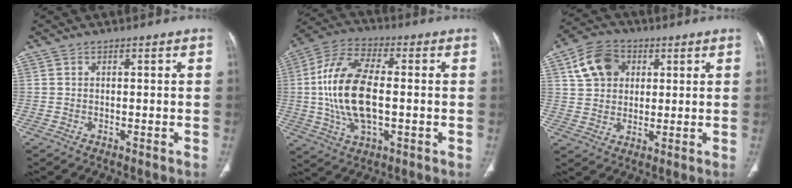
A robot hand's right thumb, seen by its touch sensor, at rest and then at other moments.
{"total": 16.8, "force": [-0.3, 8.2, 14.7], "torque": [-0.299, 0.015, -0.006]}
{"total": 10.0, "force": [3.4, 7.7, 5.3], "torque": [-0.078, 0.003, 0.060]}